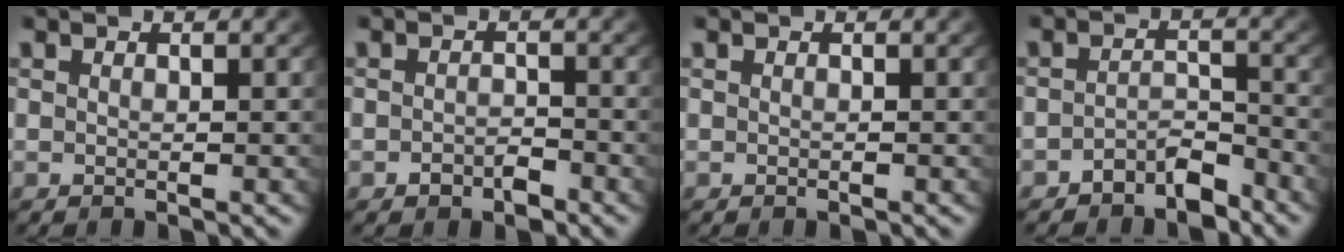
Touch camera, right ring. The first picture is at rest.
{"total": 1.6, "force": [-1.3, 0.7, 0.6], "torque": [-0.008, -0.007, -0.016]}
{"total": 0.0}
{"total": 3.6, "force": [-3.1, 1.4, 1.2], "torque": [-0.007, -0.004, -0.054]}